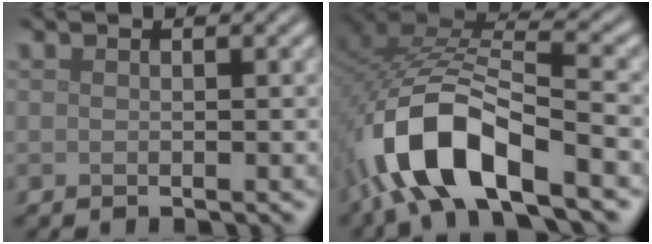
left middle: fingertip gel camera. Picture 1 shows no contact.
{"total": 11.3, "force": [-5.5, 4.8, 8.7], "torque": [-0.182, 0.001, -0.102]}